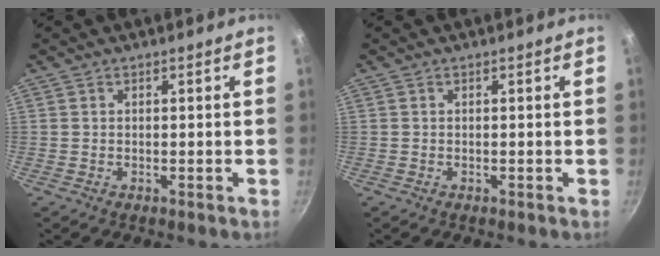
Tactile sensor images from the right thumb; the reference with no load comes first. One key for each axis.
{"total": 0.0}